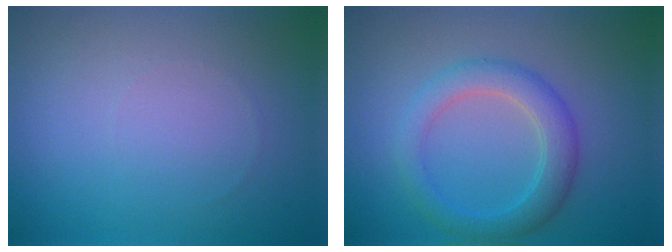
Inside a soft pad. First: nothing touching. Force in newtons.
{"total": 3.7, "press": 3.7, "slide": 0.0}